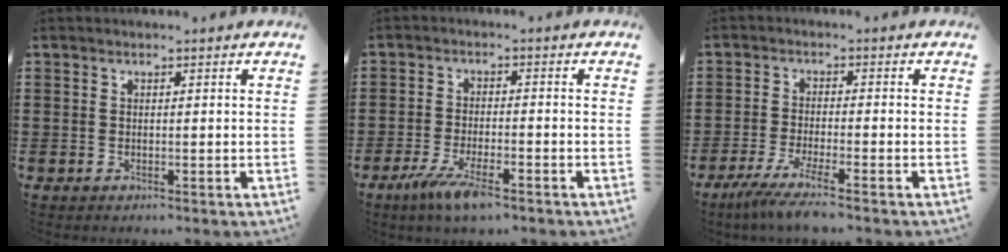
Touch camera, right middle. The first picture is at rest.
{"total": 6.5, "force": [-4.0, 1.3, 4.9], "torque": [-0.109, -0.016, -0.076]}
{"total": 4.5, "force": [-3.4, -0.1, 3.0], "torque": [-0.071, -0.019, -0.068]}